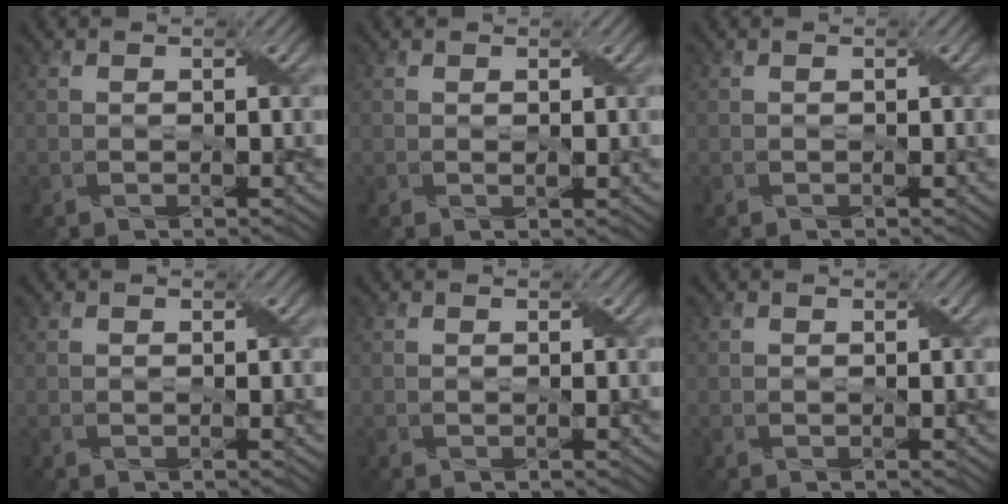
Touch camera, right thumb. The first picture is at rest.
{"total": 0.6, "force": [0.2, 0.2, 0.5], "torque": [-0.008, -0.001, 0.004]}
{"total": 0.0}
{"total": 0.0}
{"total": 0.0}
{"total": 0.0}